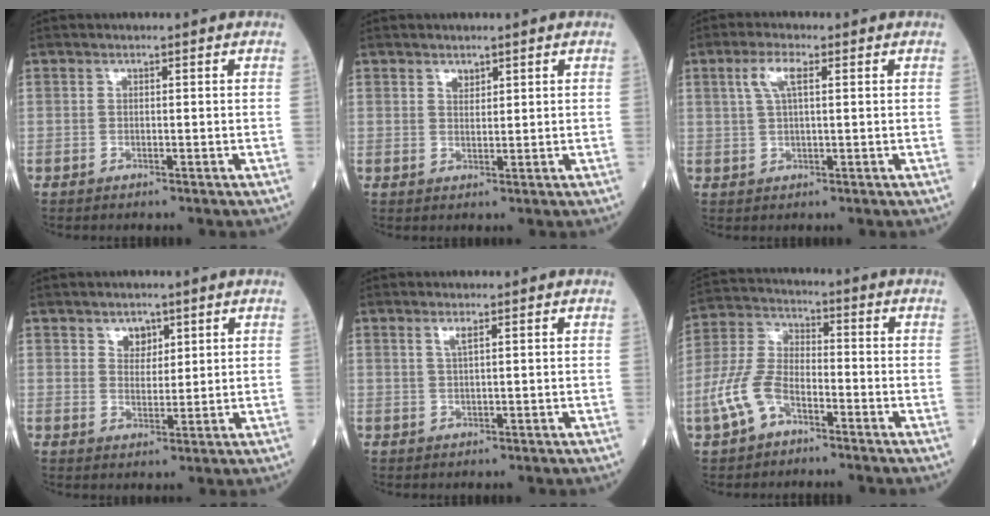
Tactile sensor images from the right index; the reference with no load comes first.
{"total": 1.6, "force": [1.2, 0.9, 0.7], "torque": [-0.010, -0.002, 0.022]}
{"total": 4.2, "force": [1.6, 1.0, 3.7], "torque": [-0.081, 0.011, 0.035]}
{"total": 3.2, "force": [2.0, 2.1, 1.4], "torque": [-0.020, 0.000, 0.037]}
{"total": 1.6, "force": [0.9, 0.0, 1.3], "torque": [-0.030, 0.000, 0.018]}
{"total": 8.8, "force": [-4.3, 4.7, 6.0], "torque": [-0.152, 0.012, -0.090]}